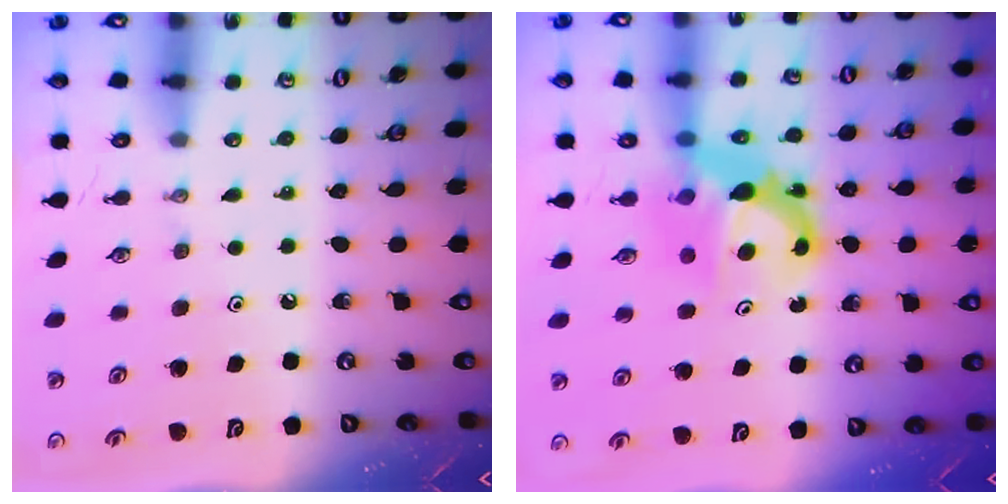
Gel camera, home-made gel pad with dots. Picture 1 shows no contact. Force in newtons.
{"total": 7.6, "press": 7.6, "slide": 0.6}